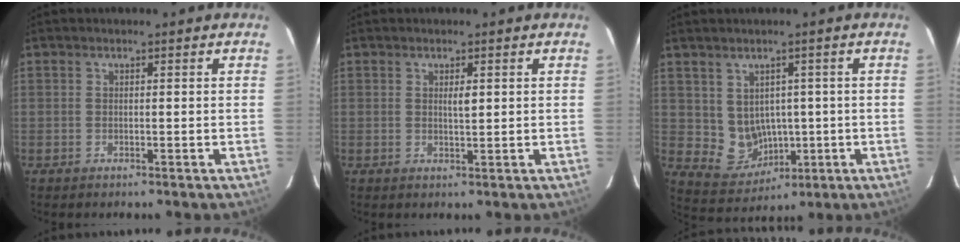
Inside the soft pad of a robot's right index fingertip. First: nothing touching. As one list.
[{"total": 1.5, "force": [0.5, 0.3, 1.4], "torque": [-0.024, -0.001, 0.008]}, {"total": 6.5, "force": [0.2, 5.7, 3.1], "torque": [-0.053, 0.007, 0.029]}]